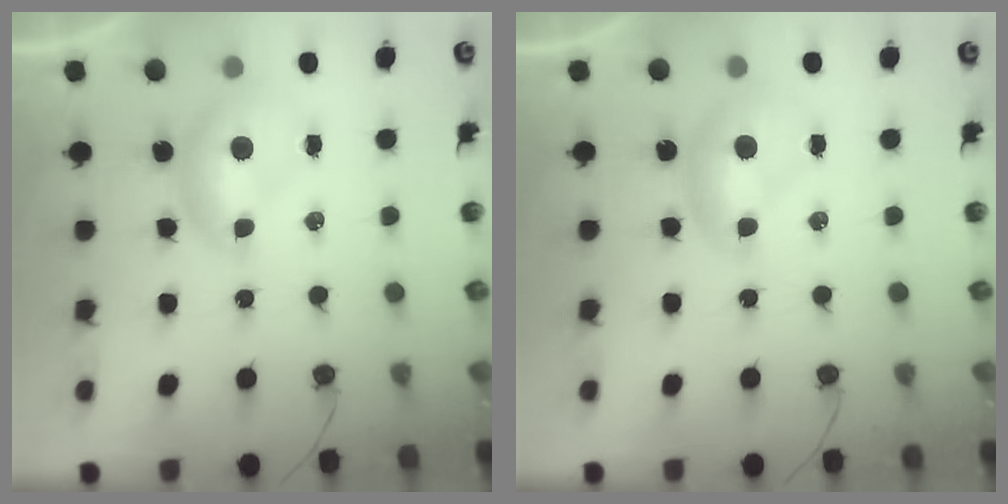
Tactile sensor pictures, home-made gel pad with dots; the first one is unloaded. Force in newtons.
{"total": 0.0}